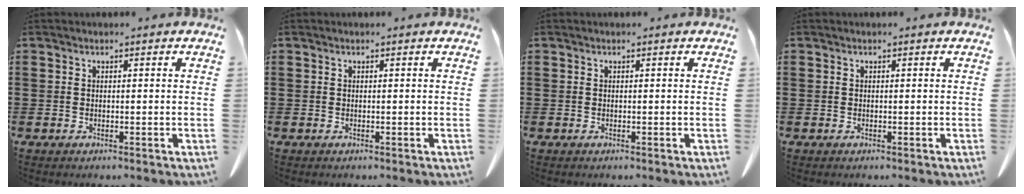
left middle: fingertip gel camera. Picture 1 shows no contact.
{"total": 0.0}
{"total": 0.0}
{"total": 0.0}